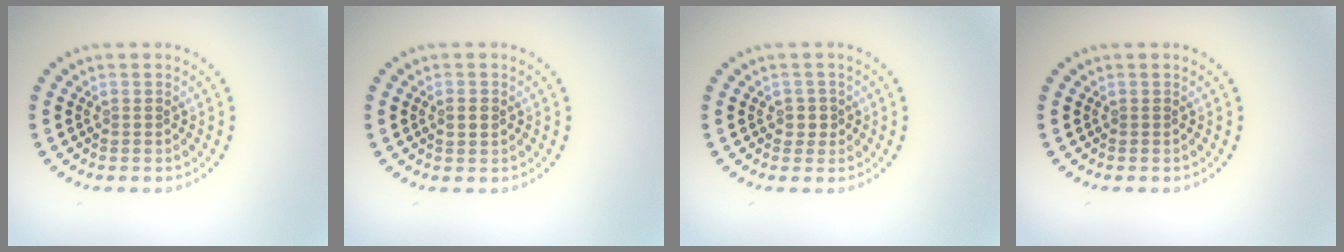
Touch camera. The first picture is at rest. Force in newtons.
{"total": 0.8, "press": 0.8, "slide": 0.2}
{"total": 1.2, "press": 1.0, "slide": 0.6}
{"total": 0.0}